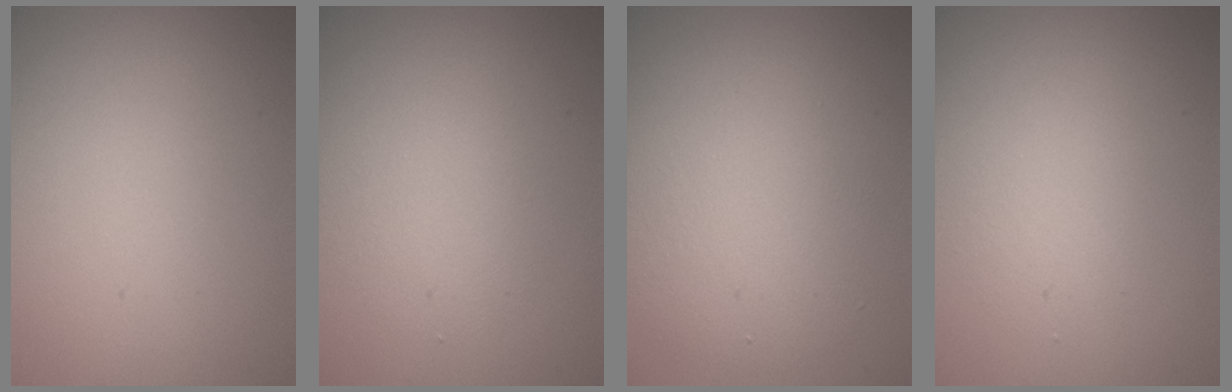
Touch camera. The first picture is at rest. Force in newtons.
{"total": 2.6, "press": 2.6, "slide": 0.2}
{"total": 5.3, "press": 5.3, "slide": 0.3}
{"total": 1.9, "press": 1.9, "slide": 0.1}